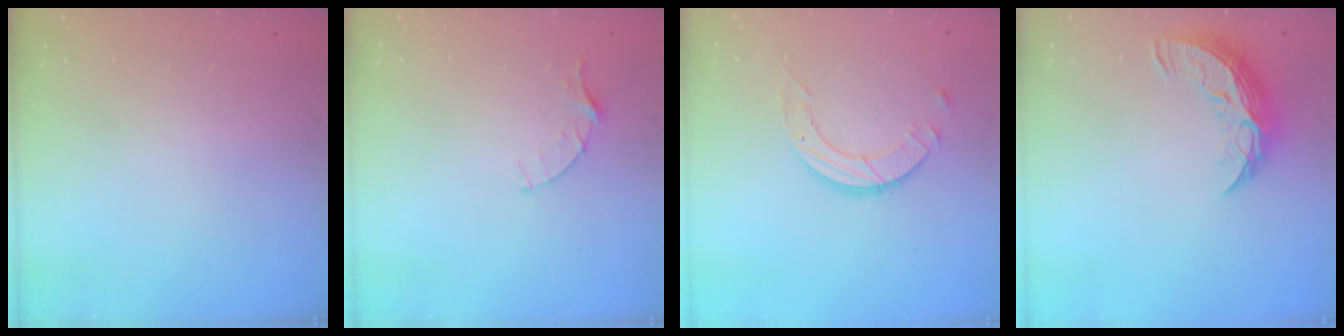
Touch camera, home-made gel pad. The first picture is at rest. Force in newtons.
{"total": 3.4, "press": 3.4, "slide": 0.4}
{"total": 9.0, "press": 9.0, "slide": 0.8}
{"total": 9.7, "press": 9.7, "slide": 0.6}